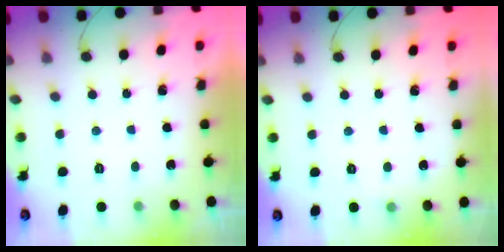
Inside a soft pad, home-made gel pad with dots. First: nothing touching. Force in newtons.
{"total": 2.7, "press": 2.0, "slide": 1.8}